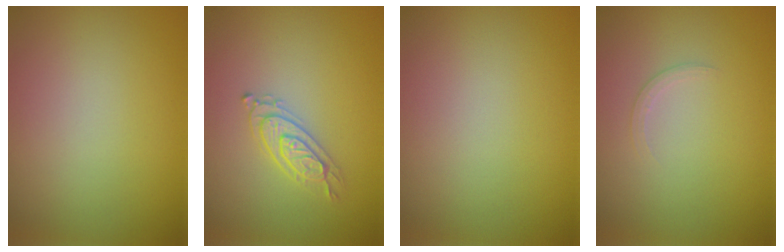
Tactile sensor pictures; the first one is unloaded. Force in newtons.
{"total": 2.2, "press": 2.1, "slide": 0.4}
{"total": 0.0}
{"total": 1.0, "press": 1.0, "slide": 0.0}